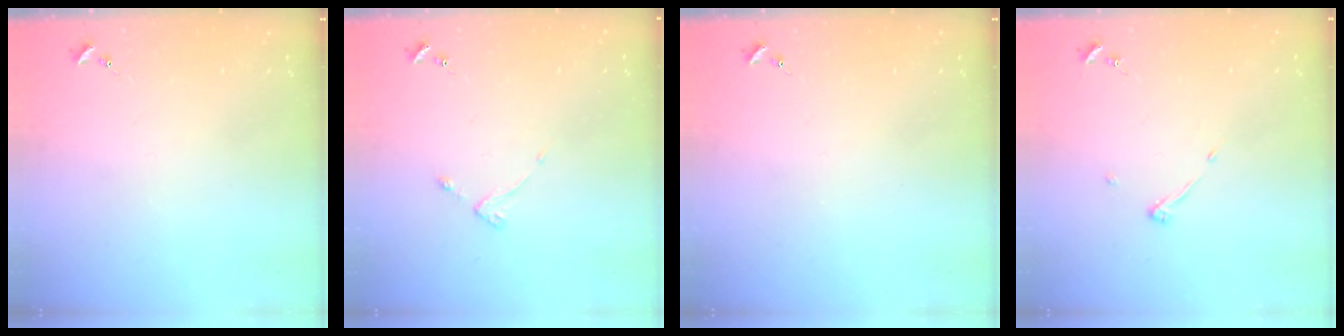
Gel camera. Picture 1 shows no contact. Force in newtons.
{"total": 2.6, "press": 2.6, "slide": 0.5}
{"total": 0.0}
{"total": 3.6, "press": 3.6, "slide": 0.4}